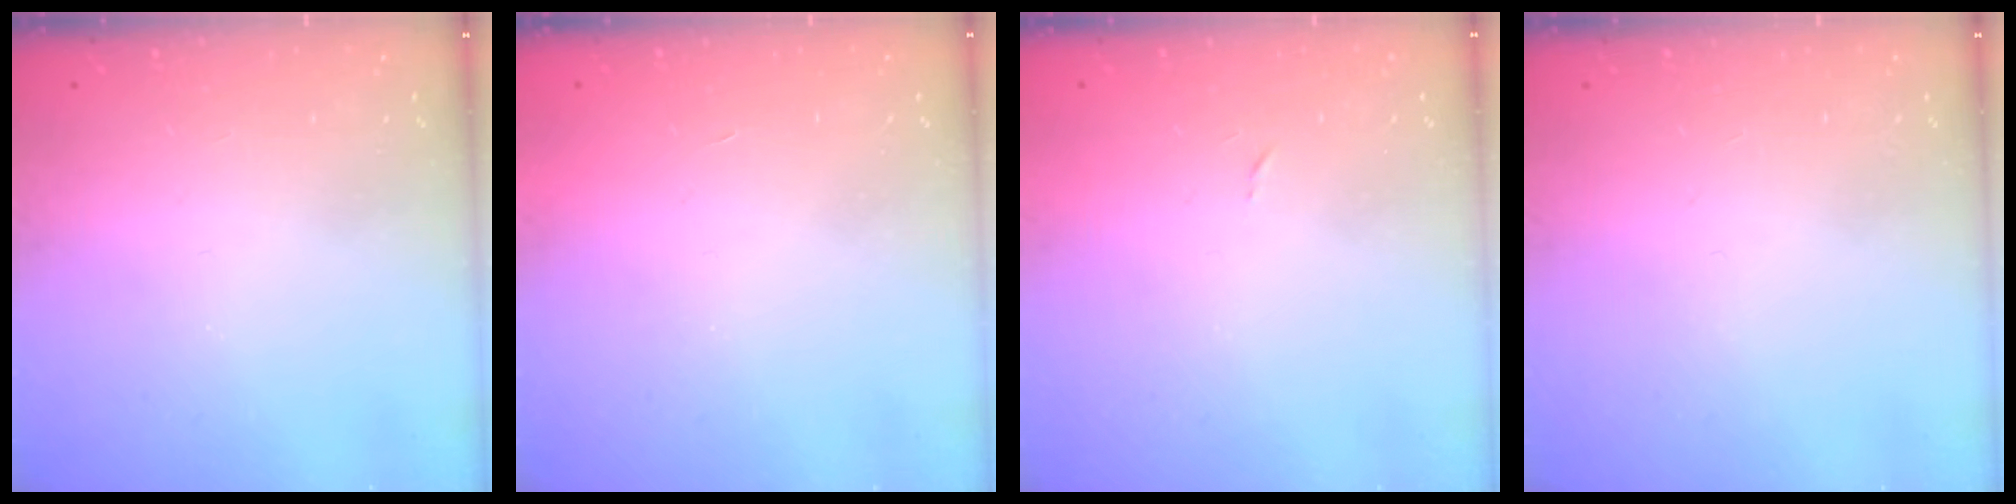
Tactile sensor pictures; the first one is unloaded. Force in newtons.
{"total": 1.7, "press": 1.7, "slide": 0.1}
{"total": 2.4, "press": 2.4, "slide": 0.4}
{"total": 0.0}